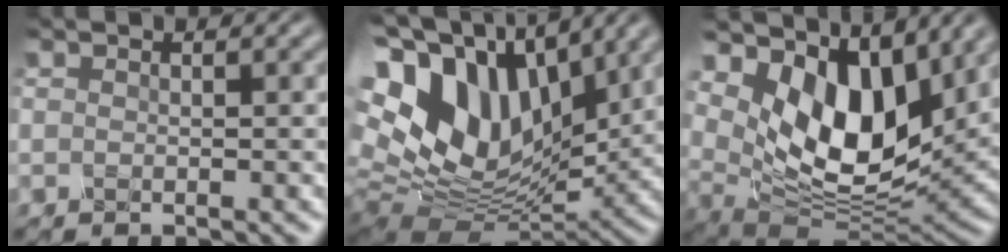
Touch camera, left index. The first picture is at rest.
{"total": 15.0, "force": [3.9, 10.0, 10.6], "torque": [-0.215, 0.010, 0.095]}
{"total": 9.8, "force": [4.2, 5.5, 7.0], "torque": [-0.125, -0.014, 0.084]}